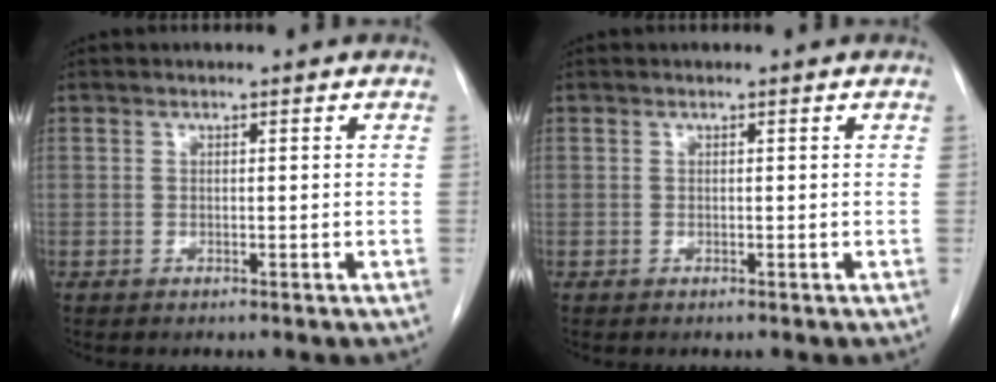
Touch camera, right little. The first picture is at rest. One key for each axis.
{"total": 0.0}